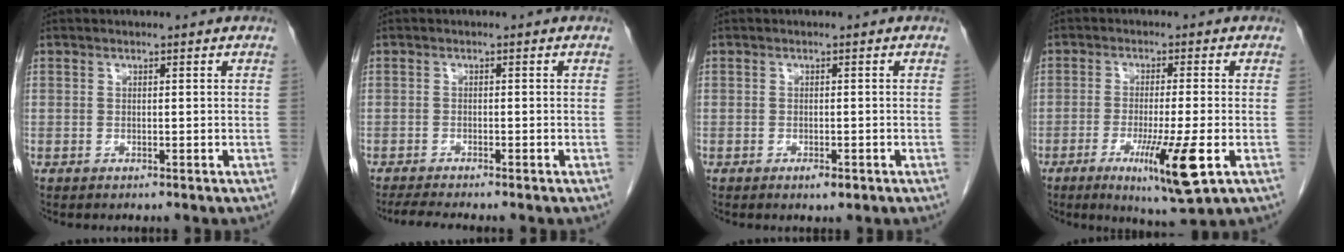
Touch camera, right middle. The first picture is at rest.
{"total": 3.9, "force": [-3.4, -0.2, 1.9], "torque": [-0.033, -0.011, -0.056]}
{"total": 1.4, "force": [-0.8, 0.5, 1.0], "torque": [-0.016, -0.001, -0.009]}
{"total": 9.6, "force": [-3.6, 0.0, 8.9], "torque": [-0.151, -0.028, -0.056]}